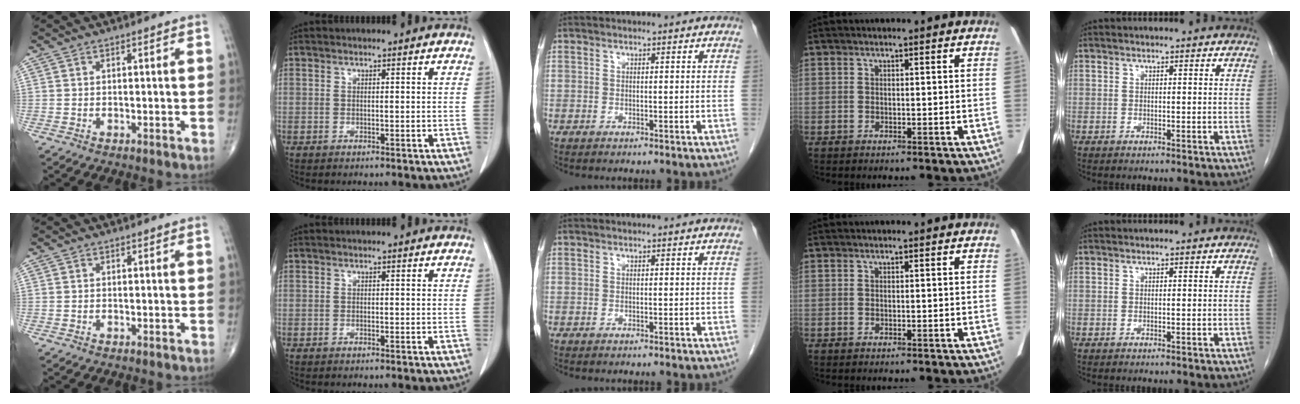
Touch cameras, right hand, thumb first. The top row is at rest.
{}